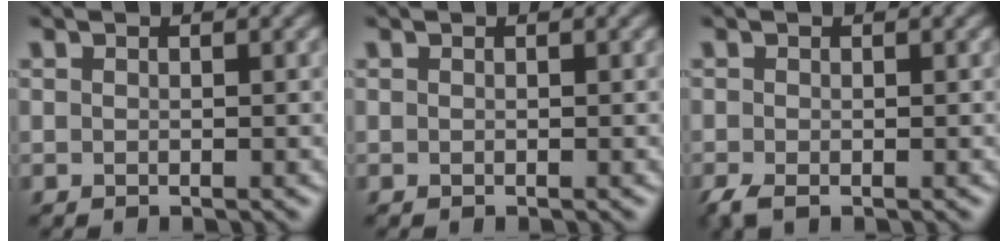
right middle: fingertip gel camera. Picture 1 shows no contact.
{"total": 0.0}
{"total": 1.5, "force": [-1.0, 0.4, 1.1], "torque": [-0.029, -0.010, -0.025]}